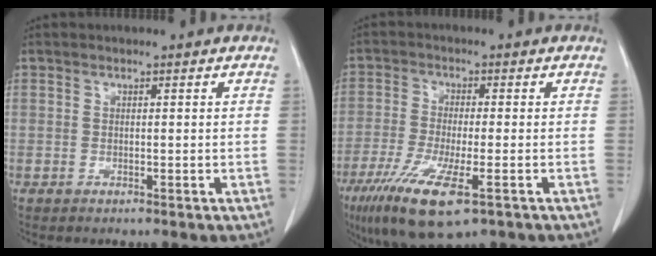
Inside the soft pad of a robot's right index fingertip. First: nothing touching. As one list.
[{"total": 11.9, "force": [-6.5, 2.4, 9.7], "torque": [-0.181, -0.033, -0.109]}]